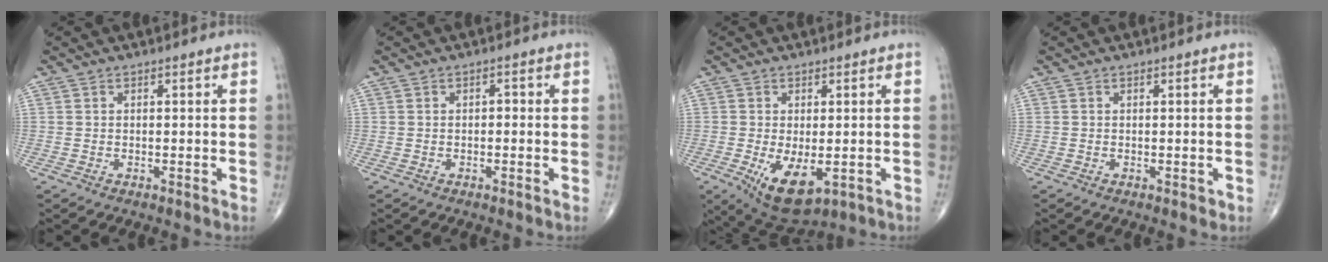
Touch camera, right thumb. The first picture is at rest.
{"total": 1.0, "force": [-0.1, 0.6, 0.8], "torque": [-0.007, 0.006, -0.003]}
{"total": 8.8, "force": [-2.4, 4.3, 7.3], "torque": [-0.116, -0.017, -0.021]}
{"total": 0.6, "force": [-0.1, 0.4, 0.4], "torque": [-0.001, 0.001, -0.002]}